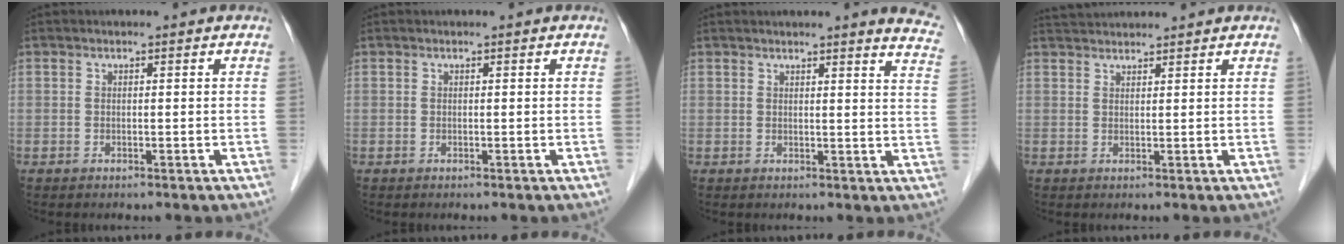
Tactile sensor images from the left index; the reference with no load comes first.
{"total": 0.0}
{"total": 9.1, "force": [8.3, 0.2, 3.7], "torque": [-0.024, -0.045, 0.060]}
{"total": 4.5, "force": [4.4, 0.1, 0.9], "torque": [-0.017, 0.036, 0.075]}